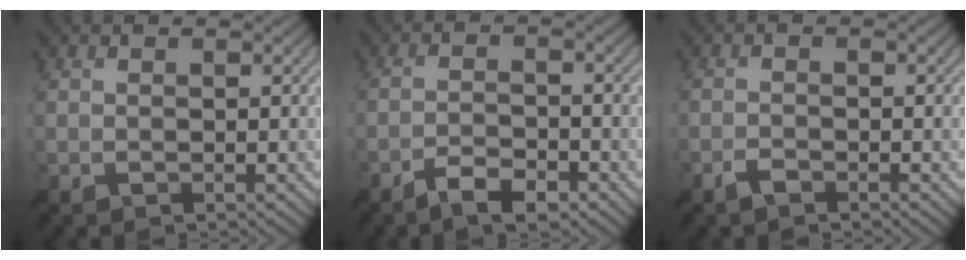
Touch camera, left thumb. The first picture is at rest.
{"total": 4.5, "force": [-3.3, 1.2, 2.8], "torque": [-0.057, 0.002, -0.063]}
{"total": 1.3, "force": [-1.0, 0.3, 0.7], "torque": [-0.017, 0.001, -0.025]}